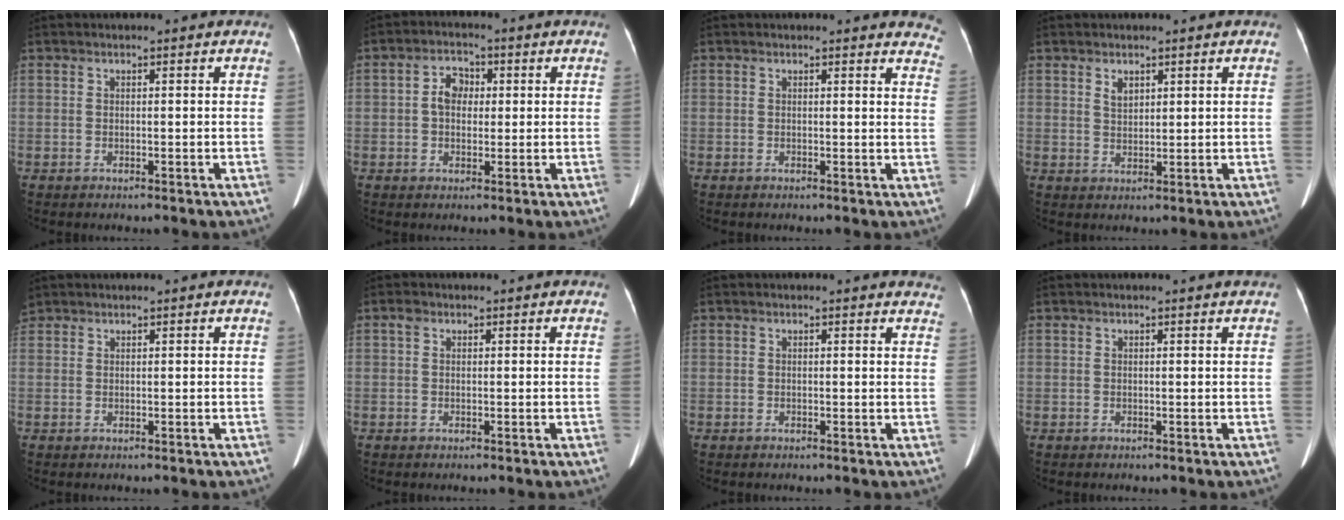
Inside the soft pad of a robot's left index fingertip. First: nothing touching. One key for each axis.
{"total": 4.0, "fx": 0.4, "fy": 2.8, "fz": 2.8, "tx": -0.053, "ty": 0.018, "tz": 0.007}
{"total": 6.6, "fx": 6.4, "fy": 1.4, "fz": 0.7, "tx": 0.028, "ty": -0.026, "tz": 0.028}
{"total": 2.0, "fx": 1.2, "fy": 1.1, "fz": 1.2, "tx": -0.023, "ty": 0.007, "tz": 0.027}
{"total": 1.3, "fx": 1.2, "fy": 0.5, "fz": 0.3, "tx": -0.018, "ty": 0.014, "tz": 0.029}
{"total": 1.0, "fx": 0.5, "fy": 0.7, "fz": 0.5, "tx": -0.013, "ty": 0.013, "tz": 0.009}
{"total": 3.8, "fx": 3.7, "fy": 0.9, "fz": 0.3, "tx": 0.008, "ty": -0.015, "tz": 0.012}
{"total": 0.8, "fx": 0.7, "fy": -0.1, "fz": 0.3, "tx": -0.010, "ty": -0.003, "tz": 0.011}